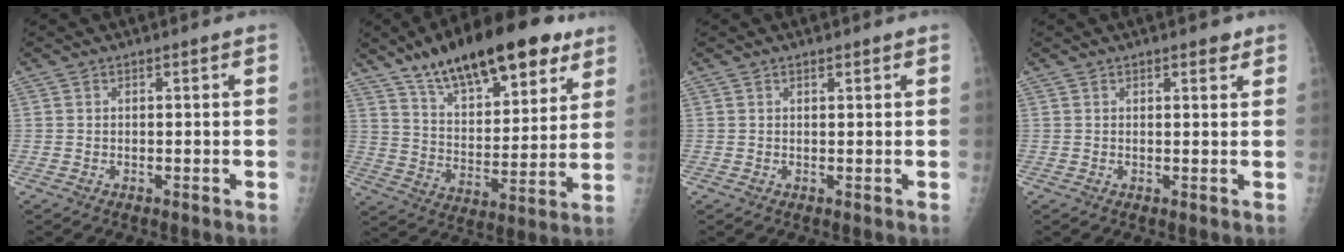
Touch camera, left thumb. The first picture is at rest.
{"total": 24.0, "force": [15.6, 9.6, 15.5], "torque": [-0.210, -0.040, 0.251]}
{"total": 1.0, "force": [0.8, 0.3, 0.6], "torque": [-0.010, -0.004, 0.013]}
{"total": 2.1, "force": [1.5, 0.8, 1.3], "torque": [-0.010, -0.007, 0.018]}